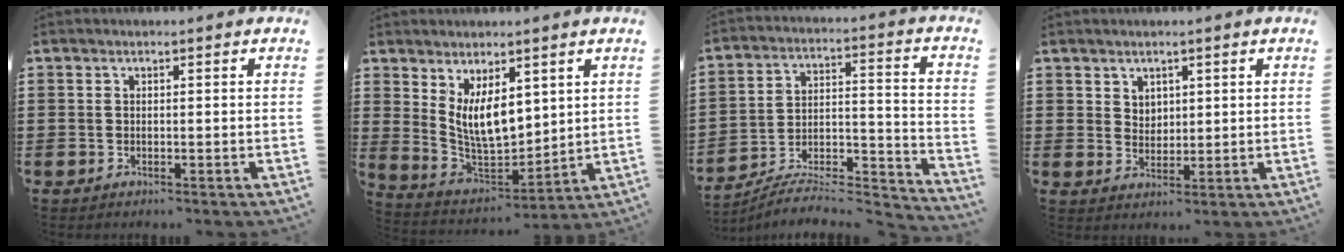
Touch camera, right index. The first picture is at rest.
{"total": 7.8, "force": [3.2, 4.0, 5.9], "torque": [-0.131, -0.015, 0.058]}
{"total": 6.6, "force": [-6.2, 1.1, 2.0], "torque": [-0.032, -0.003, -0.124]}
{"total": 2.8, "force": [1.9, 2.0, 0.4], "torque": [-0.014, 0.009, 0.035]}